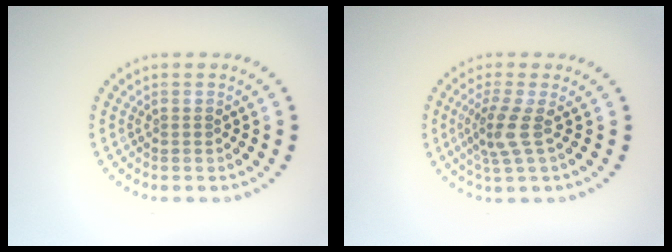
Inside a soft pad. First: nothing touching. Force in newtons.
{"total": 2.6, "press": 2.1, "slide": 1.7}